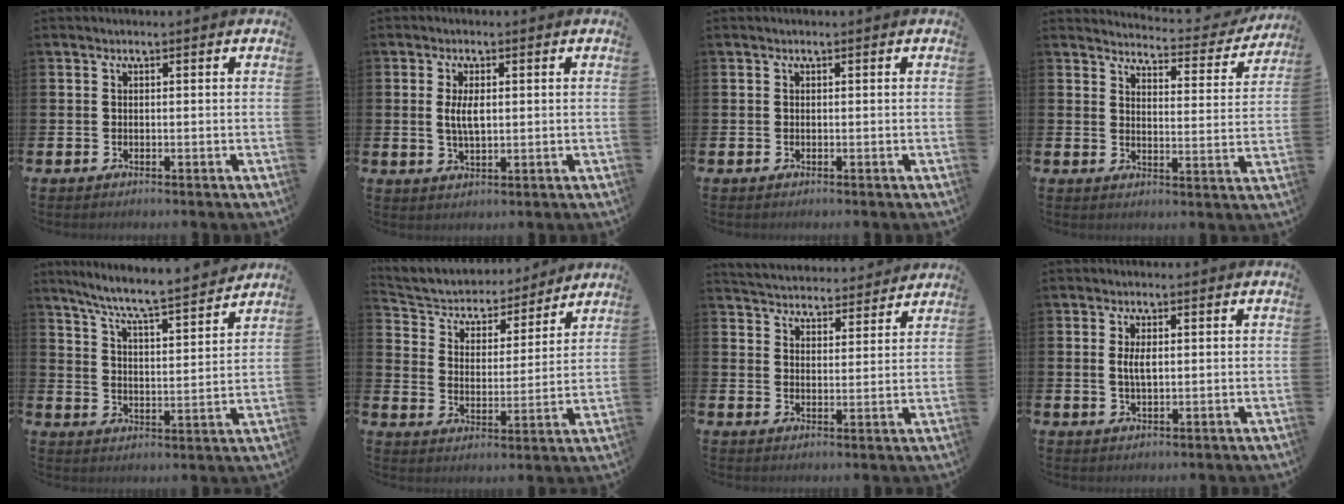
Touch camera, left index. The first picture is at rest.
{"total": 3.6, "force": [0.7, 1.6, 3.1], "torque": [-0.051, 0.002, 0.007]}
{"total": 0.0}
{"total": 3.6, "force": [3.6, 0.6, 0.6], "torque": [-0.017, -0.038, 0.053]}
{"total": 7.5, "force": [7.0, -0.2, 2.6], "torque": [-0.081, -0.054, 0.120]}
{"total": 5.4, "force": [4.9, 2.2, 0.5], "torque": [-0.045, -0.042, 0.081]}
{"total": 4.8, "force": [4.8, 0.8, -0.3], "torque": [-0.011, -0.038, 0.082]}
{"total": 2.8, "force": [0.6, 1.1, 2.4], "torque": [-0.037, 0.000, 0.005]}